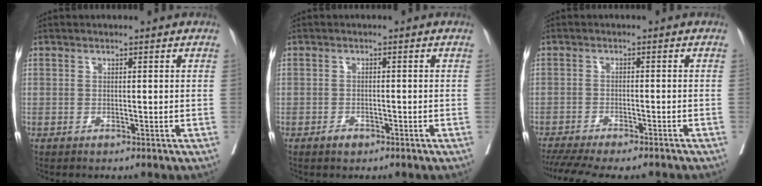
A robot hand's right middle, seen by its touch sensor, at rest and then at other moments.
{"total": 1.4, "force": [-1.1, 0.7, 0.7], "torque": [-0.018, 0.000, -0.014]}
{"total": 13.9, "force": [-12.0, 2.6, 6.4], "torque": [-0.130, -0.020, -0.169]}